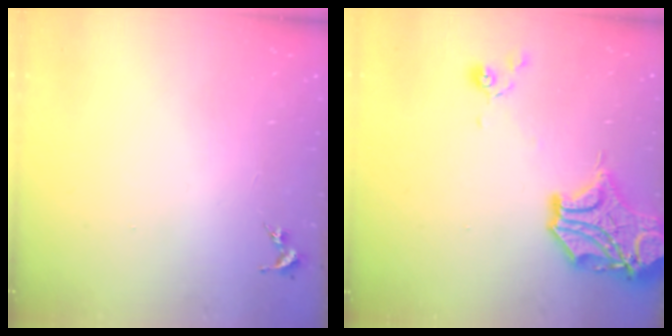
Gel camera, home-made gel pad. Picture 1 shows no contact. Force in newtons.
{"total": 16.3, "press": 16.1, "slide": 2.6}